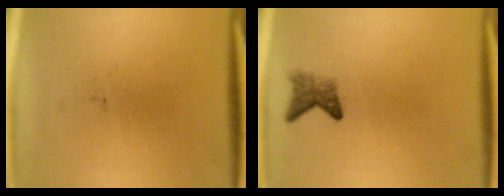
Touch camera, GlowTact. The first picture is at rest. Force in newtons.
{"total": 2.4}